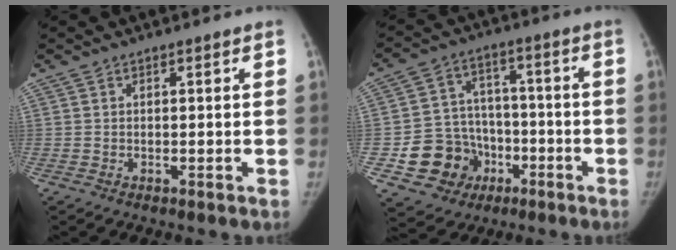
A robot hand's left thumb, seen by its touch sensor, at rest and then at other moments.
{"total": 13.0, "force": [-4.6, 11.6, 3.8], "torque": [-0.033, 0.048, -0.064]}